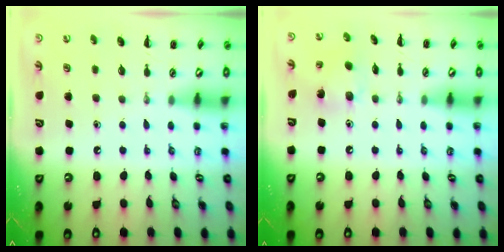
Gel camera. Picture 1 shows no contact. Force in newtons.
{"total": 6.7, "press": 6.5, "slide": 1.6}